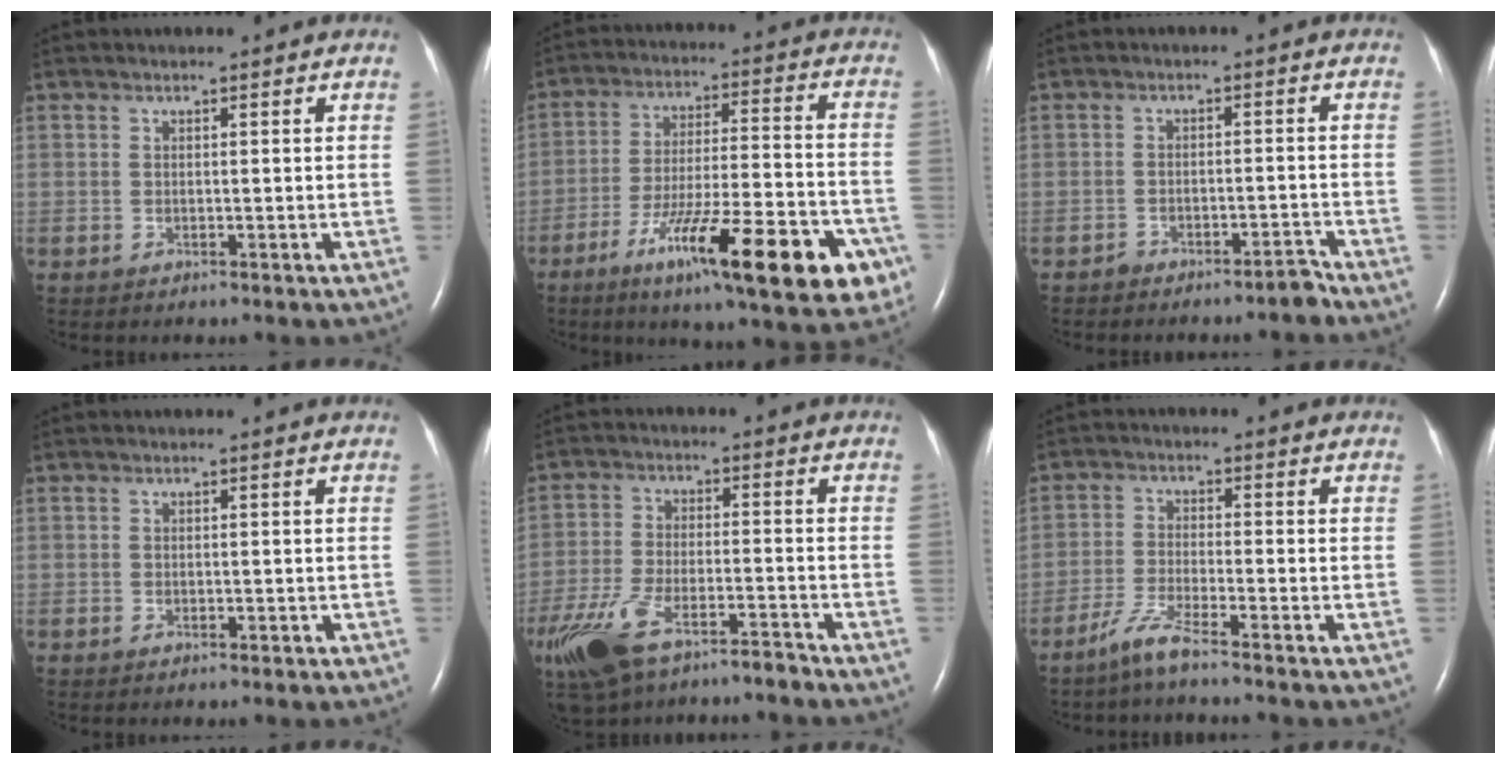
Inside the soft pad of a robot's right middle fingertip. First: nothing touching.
{"total": 22.4, "force": [-11.4, 3.9, 18.8], "torque": [-0.226, -0.014, -0.170]}
{"total": 2.6, "force": [-2.5, 0.3, 0.4], "torque": [0.002, 0.002, -0.041]}
{"total": 0.9, "force": [-0.4, 0.5, 0.6], "torque": [-0.010, 0.000, -0.003]}
{"total": 12.8, "force": [-9.4, 3.9, 7.8], "torque": [-0.163, -0.011, -0.172]}
{"total": 4.2, "force": [-3.4, -0.6, 2.4], "torque": [-0.057, -0.014, -0.077]}